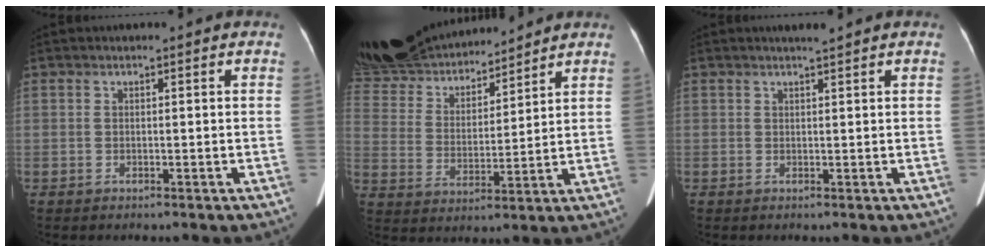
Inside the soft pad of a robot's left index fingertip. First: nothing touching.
{"total": 20.7, "force": [19.0, 5.3, 6.4], "torque": [-0.152, 0.018, 0.334]}
{"total": 1.4, "force": [1.2, -0.1, 0.6], "torque": [-0.008, 0.001, 0.023]}